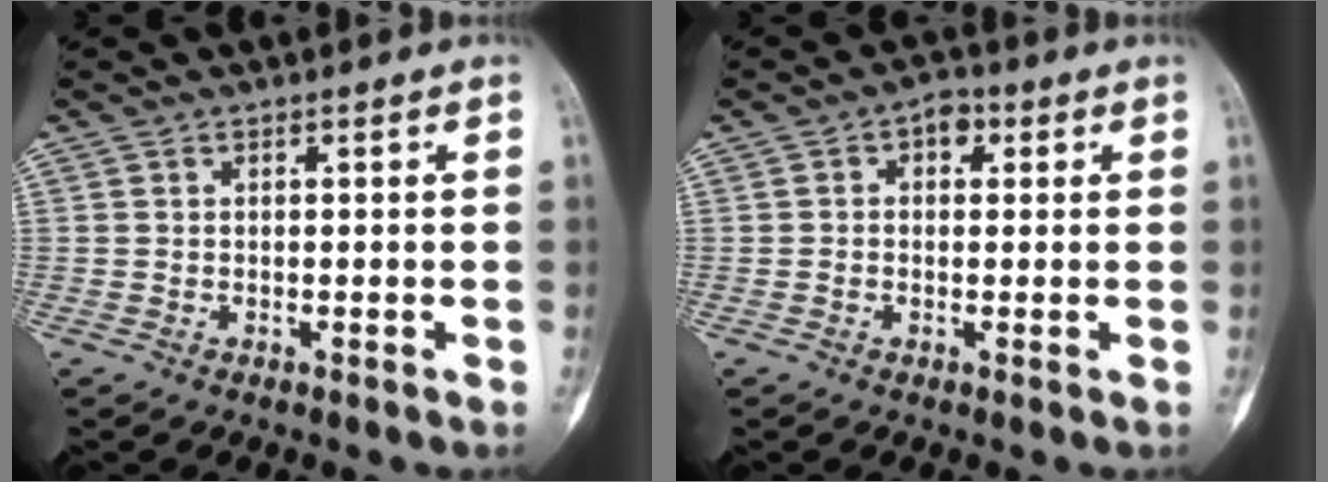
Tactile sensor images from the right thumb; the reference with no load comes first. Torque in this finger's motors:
{"motor_torque": [-0.28, 0.32, 0.05, -0.05, 0.00]}